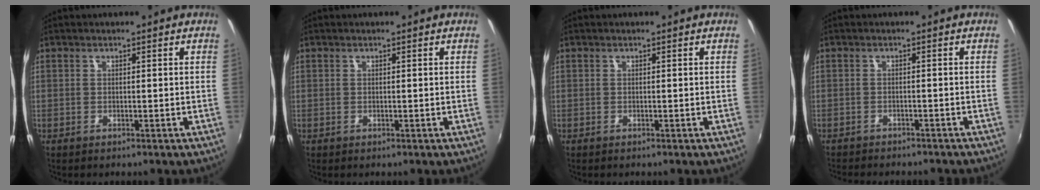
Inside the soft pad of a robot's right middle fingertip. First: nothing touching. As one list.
[{"total": 0.0}, {"total": 0.0}, {"total": 6.6, "force": [-6.1, 1.5, 2.3], "torque": [-0.057, -0.015, -0.087]}]